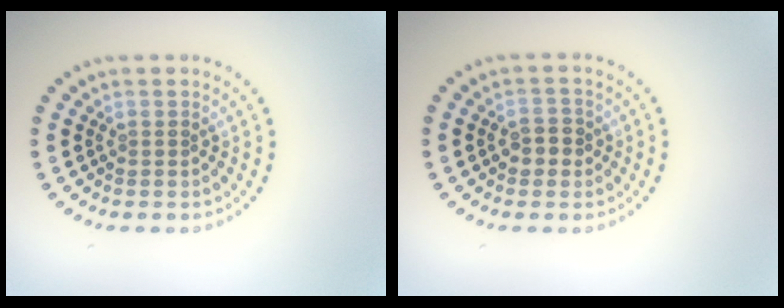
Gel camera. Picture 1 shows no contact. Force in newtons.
{"total": 1.9, "press": 1.9, "slide": 0.4}